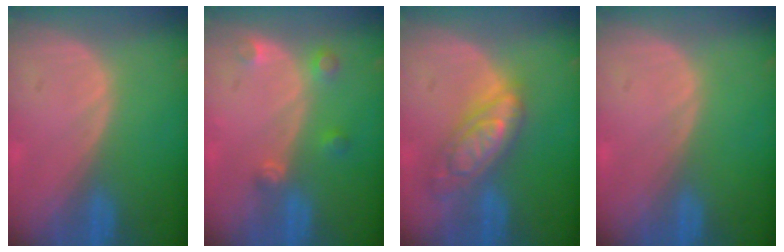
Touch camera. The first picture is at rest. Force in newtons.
{"total": 3.0, "press": 2.9, "slide": 1.0}
{"total": 7.4, "press": 7.4, "slide": 0.5}
{"total": 0.0}